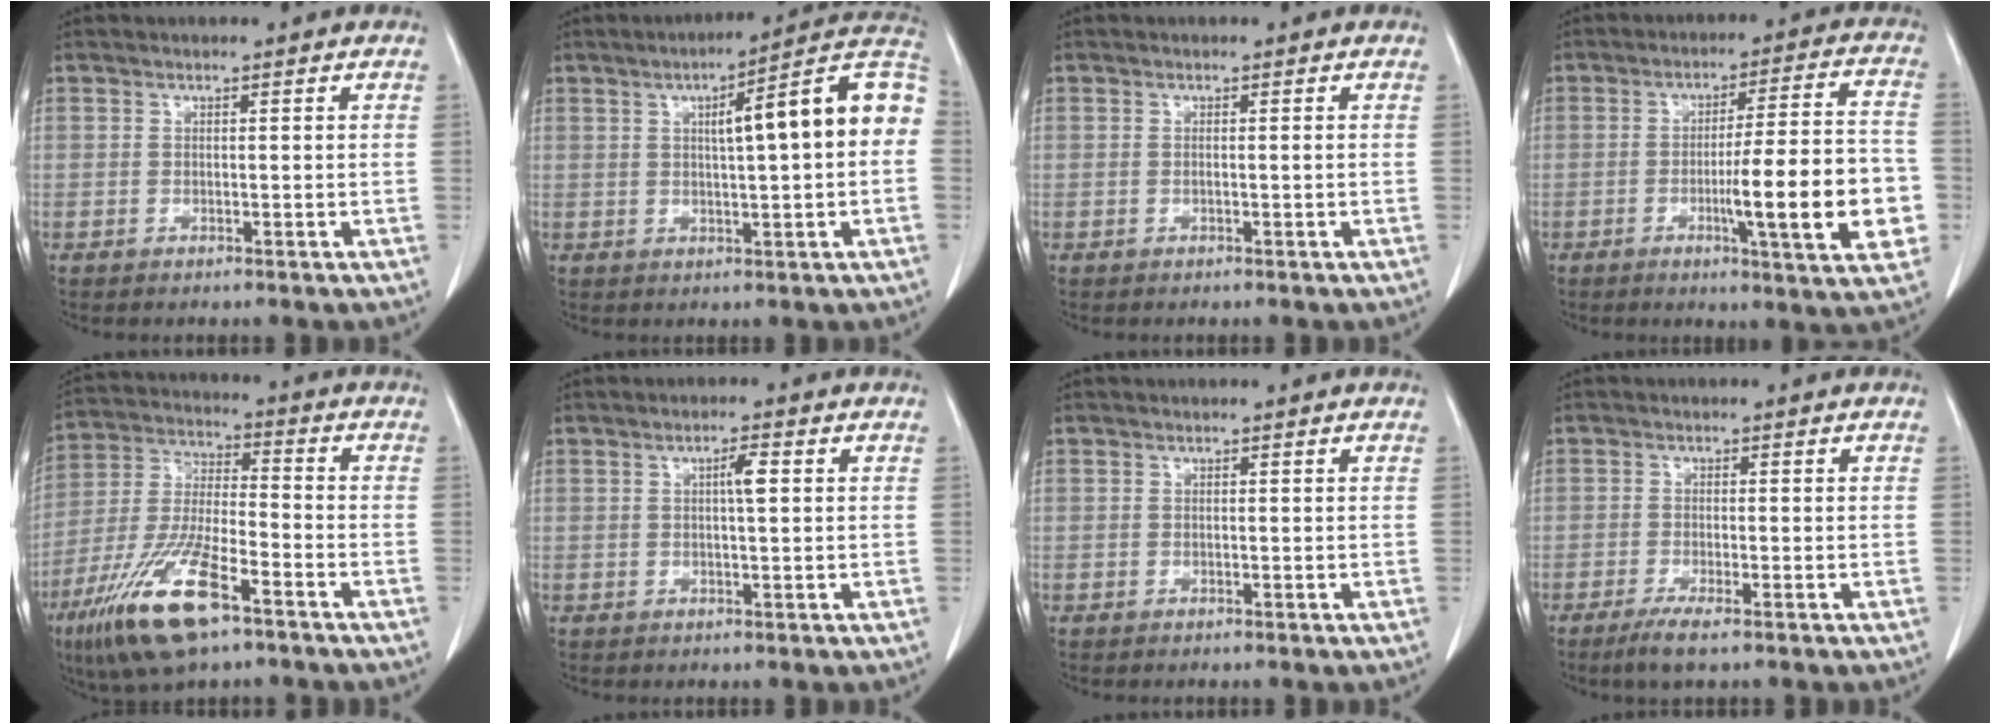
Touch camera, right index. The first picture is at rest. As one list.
[{"total": 14.1, "force": [2.1, 1.5, 13.9], "torque": [-0.185, 0.038, 0.022]}, {"total": 0.6, "force": [-0.2, -0.1, 0.5], "torque": [-0.010, 0.000, -0.001]}, {"total": 15.4, "force": [-3.8, 1.3, 14.9], "torque": [-0.198, 0.006, -0.052]}, {"total": 15.2, "force": [-8.8, 3.9, 11.8], "torque": [-0.243, -0.018, -0.159]}, {"total": 2.6, "force": [0.5, 0.3, 2.5], "torque": [-0.041, 0.003, 0.008]}, {"total": 0.0}, {"total": 3.4, "force": [-2.2, 0.3, 2.6], "torque": [-0.049, -0.009, -0.041]}]